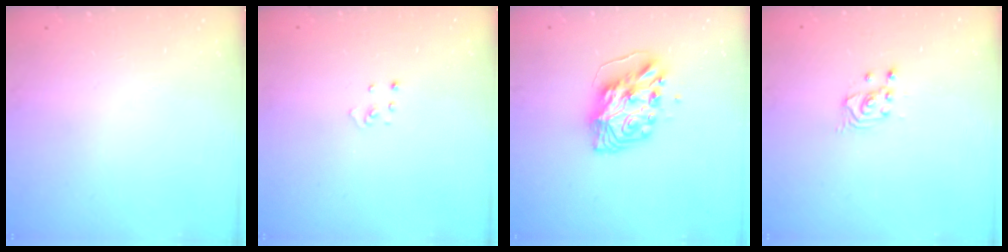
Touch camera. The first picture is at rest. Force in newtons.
{"total": 1.9, "press": 1.9, "slide": 0.1}
{"total": 9.9, "press": 9.9, "slide": 0.8}
{"total": 2.7, "press": 2.7, "slide": 0.2}